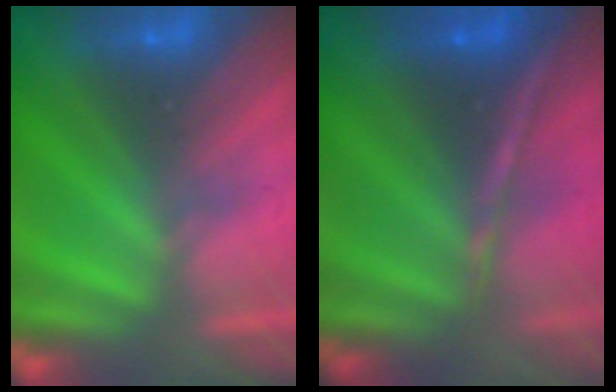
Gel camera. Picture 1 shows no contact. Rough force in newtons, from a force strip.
{"total": 1.3}